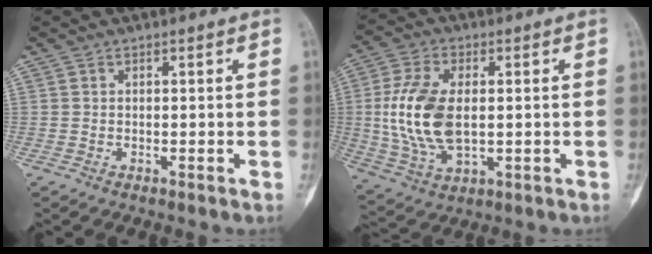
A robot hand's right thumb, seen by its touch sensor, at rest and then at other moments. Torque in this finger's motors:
{"motor_torque": [1.78, 1.85, 0.88, -0.79, 0.41]}